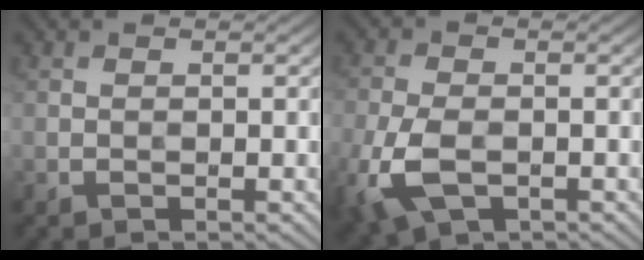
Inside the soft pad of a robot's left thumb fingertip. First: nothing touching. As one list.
[{"total": 8.6, "force": [-3.3, 4.9, 6.2], "torque": [-0.164, -0.019, -0.069]}]